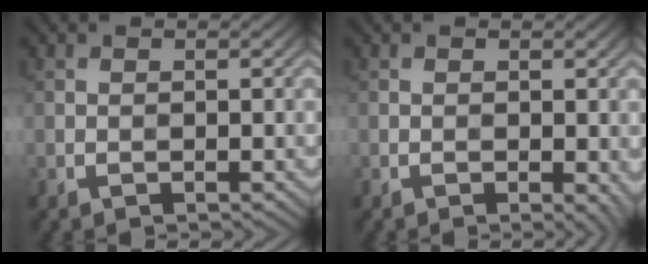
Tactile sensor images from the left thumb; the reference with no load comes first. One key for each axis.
{"total": 1.3, "fx": -0.3, "fy": 0.5, "fz": 1.2, "tx": -0.016, "ty": -0.007, "tz": -0.003}